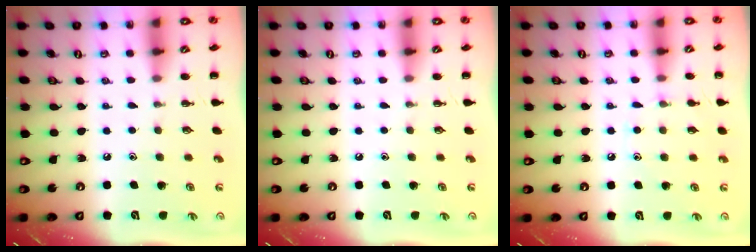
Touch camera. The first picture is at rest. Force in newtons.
{"total": 0.0}
{"total": 6.7, "press": 6.4, "slide": 2.0}